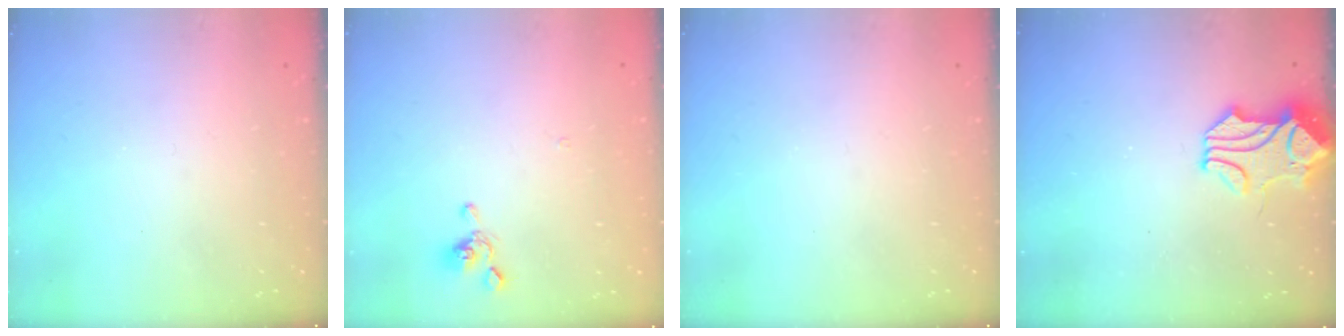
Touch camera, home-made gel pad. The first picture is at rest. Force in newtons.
{"total": 1.5, "press": 1.3, "slide": 0.7}
{"total": 0.0}
{"total": 1.0, "press": 0.0, "slide": 1.0}